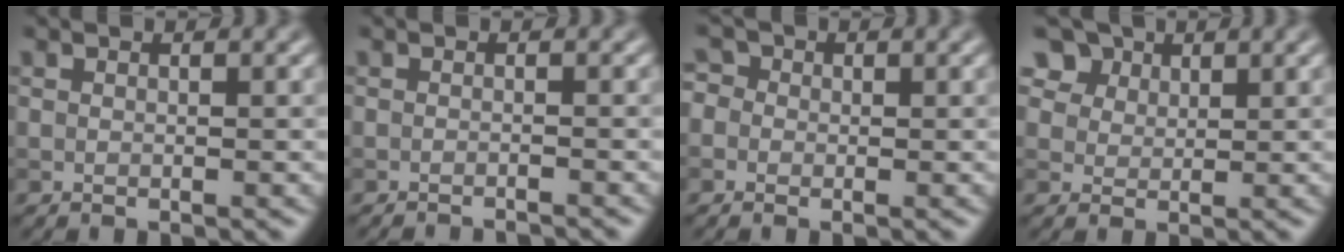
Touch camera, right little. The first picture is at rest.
{"total": 2.4, "force": [-2.2, 0.3, 0.8], "torque": [-0.003, 0.003, -0.031]}
{"total": 2.2, "force": [0.5, 2.0, 0.8], "torque": [0.002, 0.012, -0.018]}
{"total": 6.6, "force": [4.2, 4.3, 2.5], "torque": [-0.072, 0.003, 0.078]}